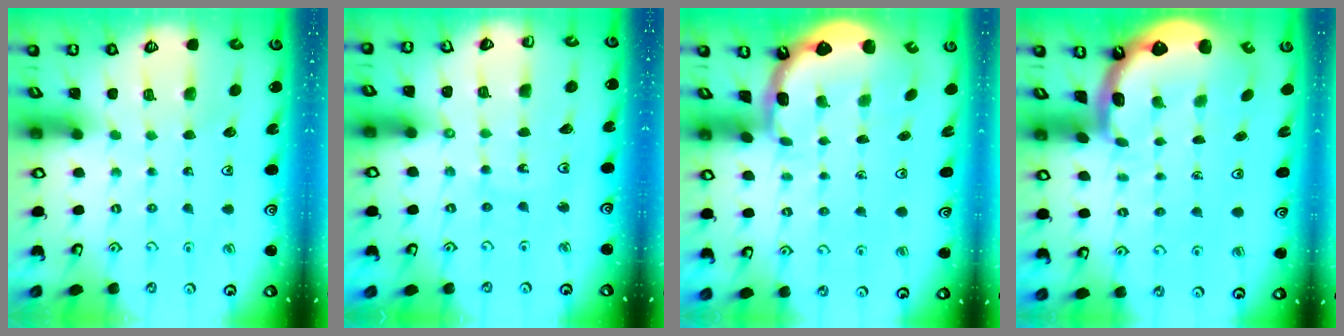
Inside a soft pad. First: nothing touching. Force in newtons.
{"total": 8.0, "press": 8.0, "slide": 1.0}
{"total": 2.5, "press": 1.6, "slide": 1.9}
{"total": 3.4, "press": 2.5, "slide": 2.3}